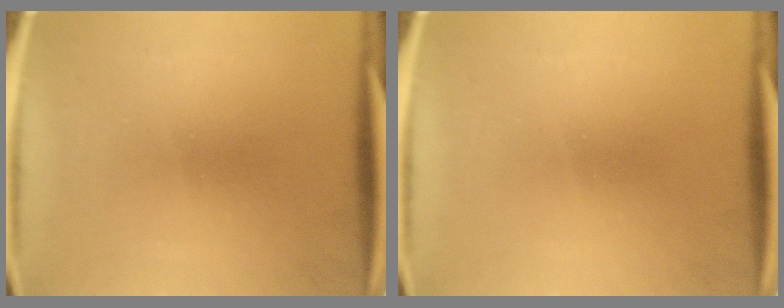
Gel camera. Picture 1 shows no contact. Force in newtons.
{"total": 0.0}